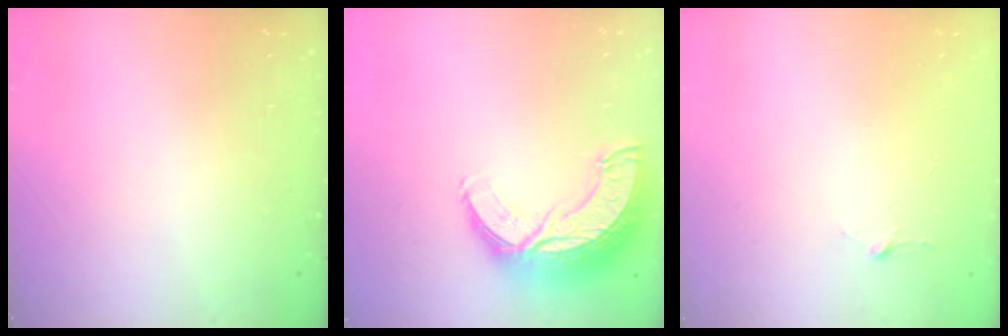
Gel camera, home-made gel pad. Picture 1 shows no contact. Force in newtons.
{"total": 15.0, "press": 14.9, "slide": 1.0}
{"total": 2.9, "press": 2.9, "slide": 0.3}